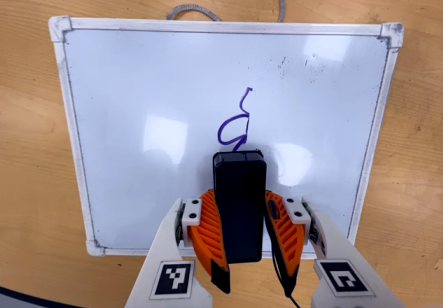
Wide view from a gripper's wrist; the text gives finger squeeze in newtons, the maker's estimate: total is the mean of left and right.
{"total": 7.7, "left": 6.9, "right": 8.5}